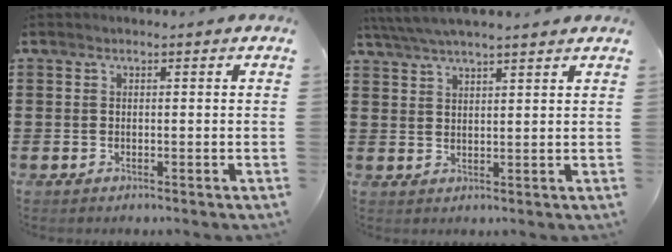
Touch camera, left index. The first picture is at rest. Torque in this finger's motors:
{"motor_torque": [2.14, 0.00, 0.33, 0.21]}